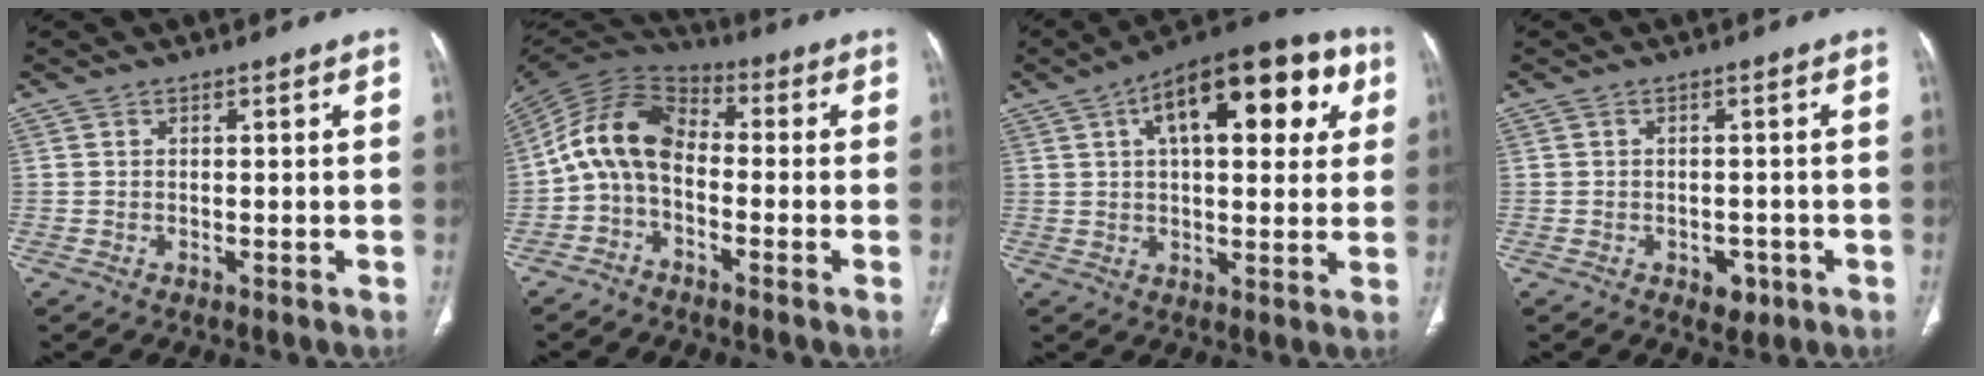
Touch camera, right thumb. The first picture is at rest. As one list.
[{"total": 11.4, "force": [-1.8, 7.4, 8.4], "torque": [-0.148, 0.051, -0.052]}, {"total": 21.5, "force": [7.6, 9.8, 17.5], "torque": [-0.216, 0.022, 0.105]}, {"total": 3.2, "force": [-1.5, 2.3, 1.7], "torque": [-0.006, 0.005, -0.014]}]